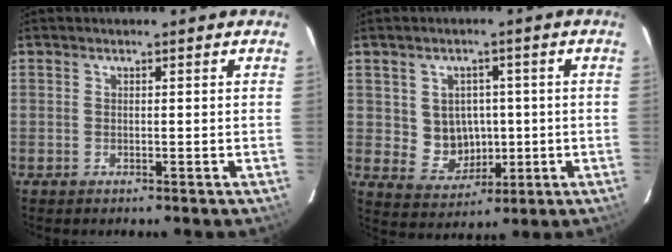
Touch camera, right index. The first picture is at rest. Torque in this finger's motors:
{"motor_torque": [0.13, 0.03, 0.06, 0.00]}